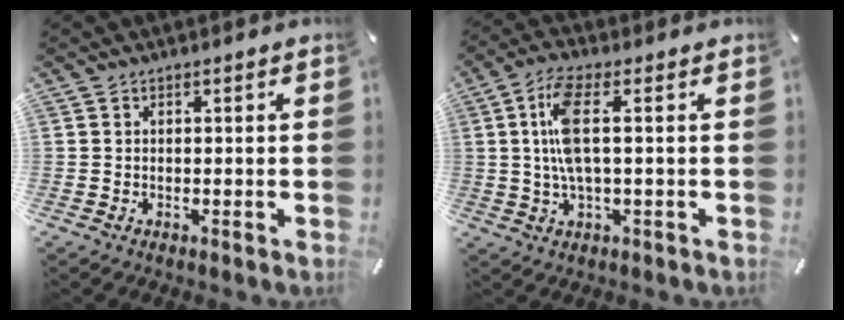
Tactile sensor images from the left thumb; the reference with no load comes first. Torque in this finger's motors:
{"motor_torque": [0.42, 0.36, 0.55, 0.34, 0.13]}